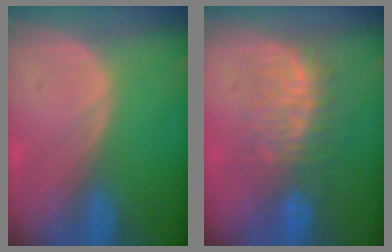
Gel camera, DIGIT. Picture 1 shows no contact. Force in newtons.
{"total": 7.8, "press": 7.6, "slide": 1.3}